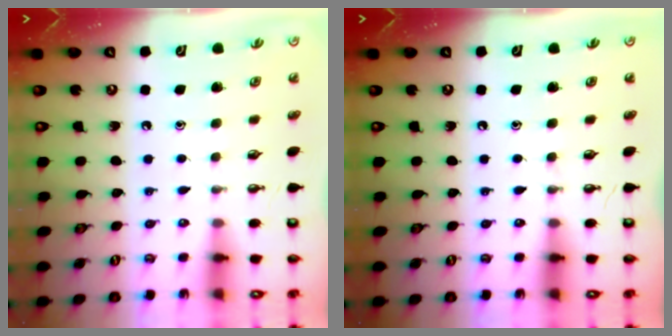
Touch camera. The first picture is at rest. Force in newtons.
{"total": 0.0}